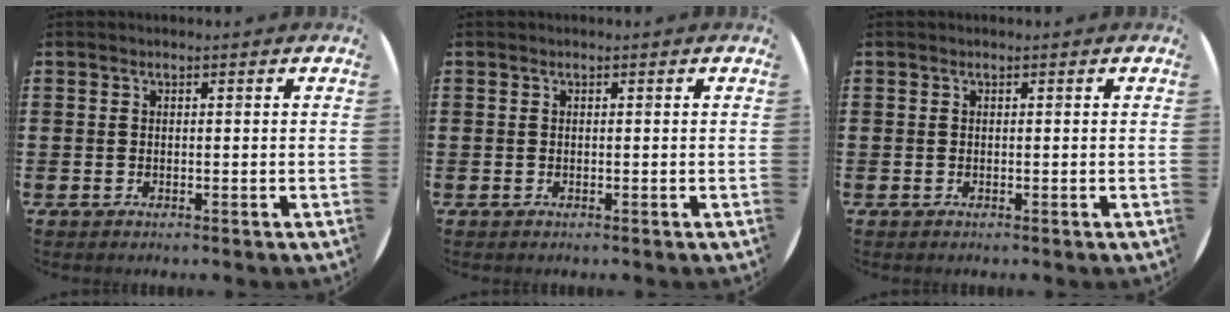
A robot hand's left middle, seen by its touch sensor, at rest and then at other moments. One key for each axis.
{"total": 0.0}
{"total": 0.0}